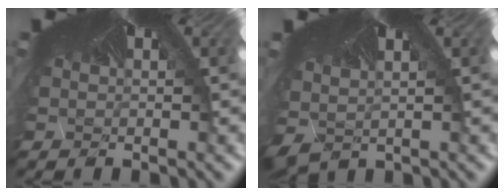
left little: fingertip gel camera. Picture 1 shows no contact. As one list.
[{"total": 1.5, "force": [-1.5, 0.3, 0.1], "torque": [-0.021, -0.025, -0.001]}]